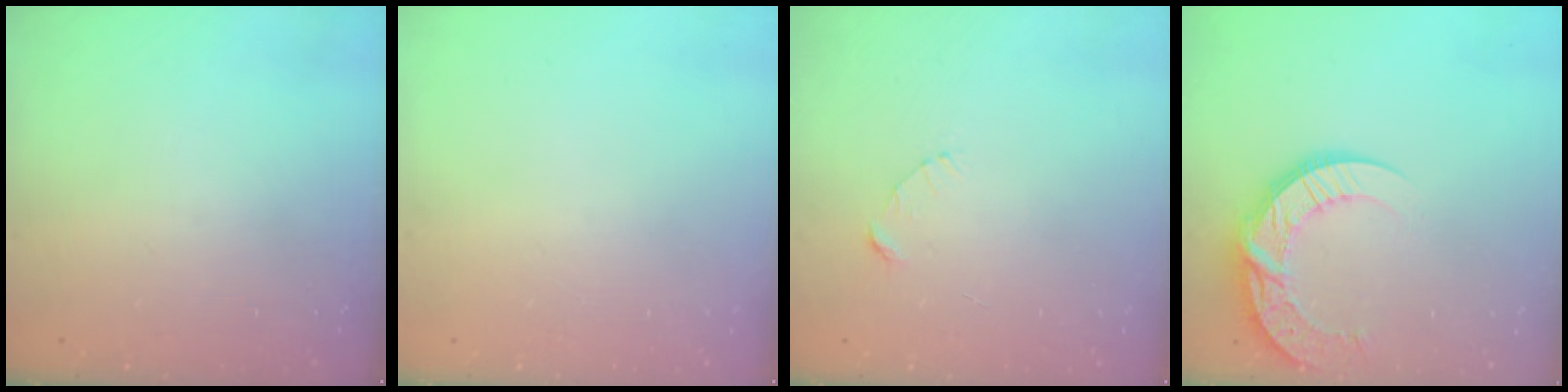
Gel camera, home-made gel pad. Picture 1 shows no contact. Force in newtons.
{"total": 0.0}
{"total": 2.4, "press": 2.4, "slide": 0.2}
{"total": 13.9, "press": 13.8, "slide": 1.4}